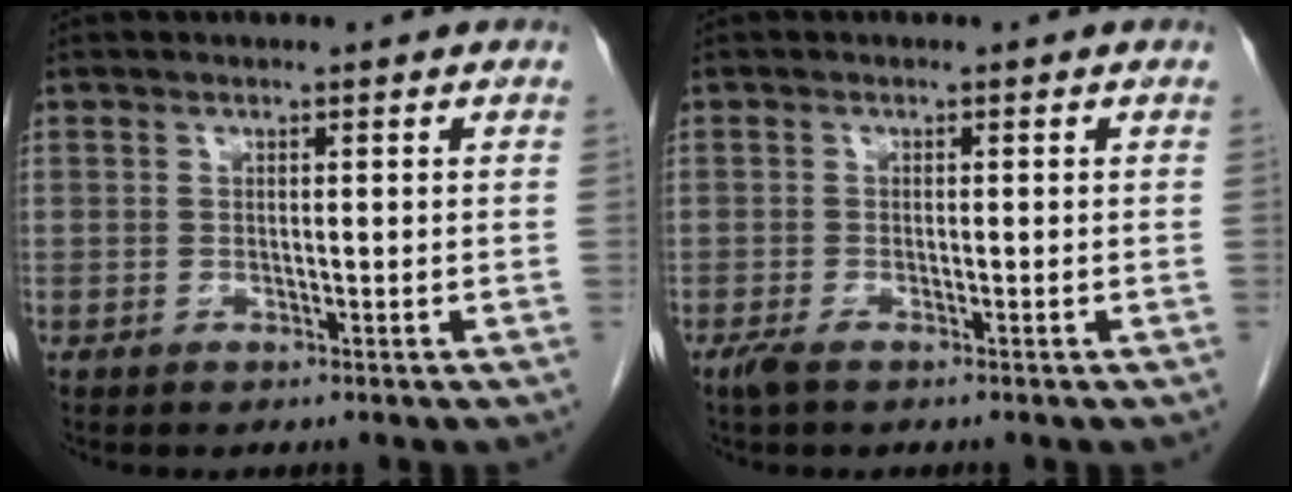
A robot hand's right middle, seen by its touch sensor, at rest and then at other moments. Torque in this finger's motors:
{"motor_torque": [-0.02, 0.10, 0.03, 0.01]}